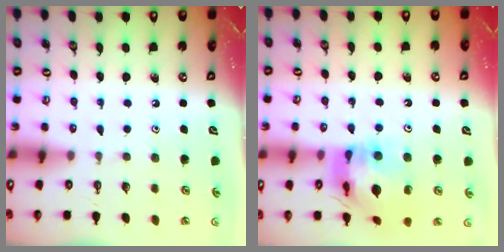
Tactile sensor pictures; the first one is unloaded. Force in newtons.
{"total": 14.2, "press": 14.1, "slide": 1.5}